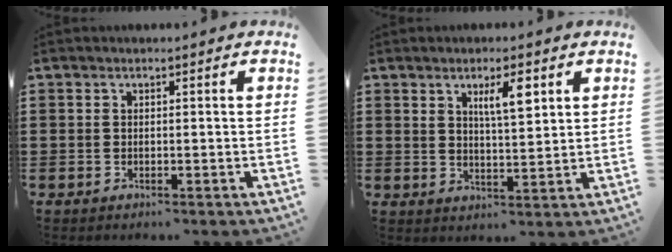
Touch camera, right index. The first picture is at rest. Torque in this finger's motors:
{"motor_torque": [0.11, -0.06, 0.33, 0.07]}